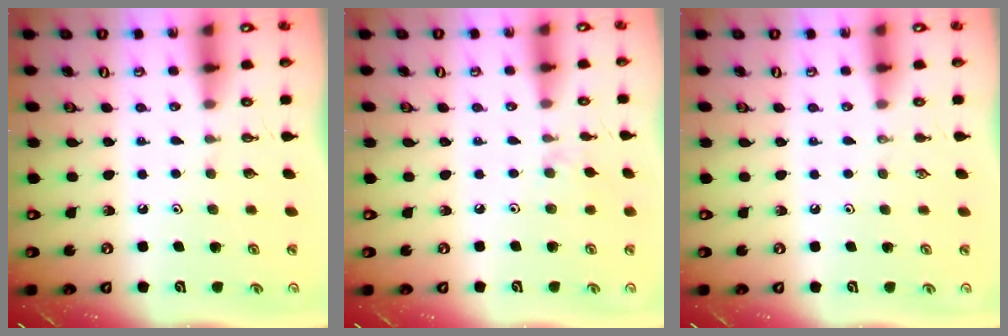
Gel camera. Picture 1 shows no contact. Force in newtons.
{"total": 1.2, "press": 1.1, "slide": 0.4}
{"total": 0.0}